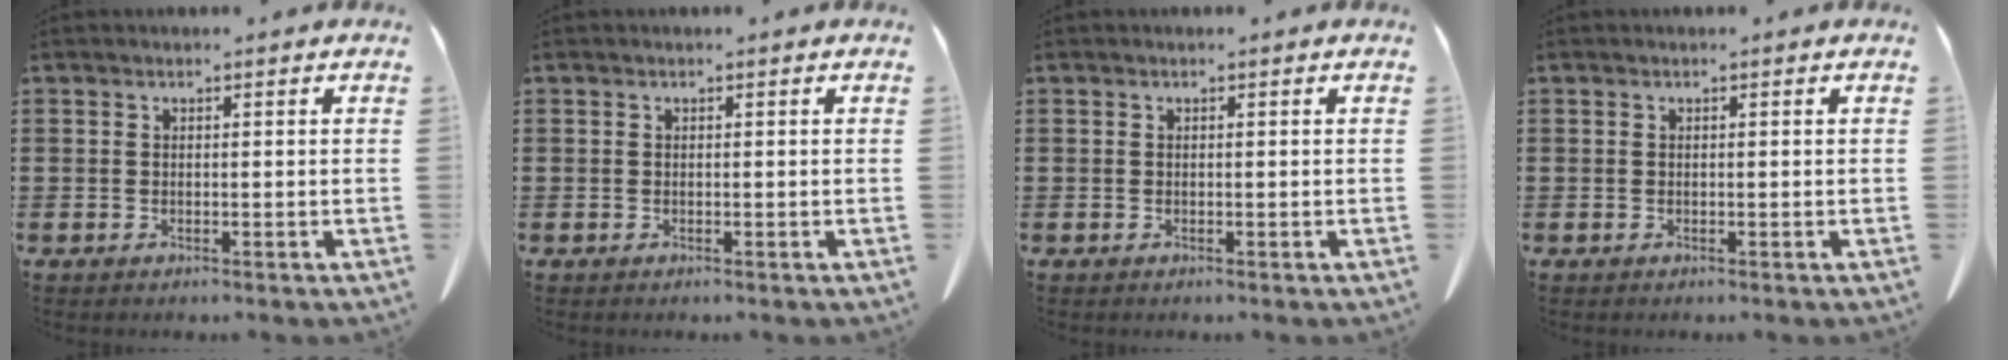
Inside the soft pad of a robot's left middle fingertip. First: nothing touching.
{"total": 0.0}
{"total": 0.0}
{"total": 0.0}